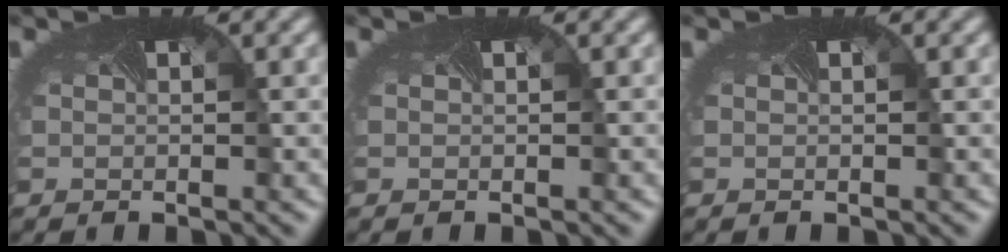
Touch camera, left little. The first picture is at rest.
{"total": 0.0}
{"total": 0.0}